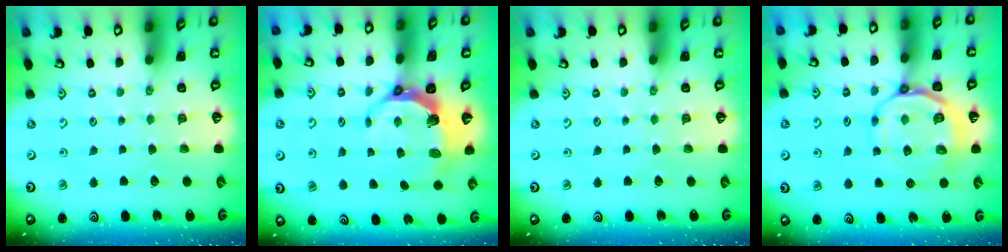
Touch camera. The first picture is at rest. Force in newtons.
{"total": 8.0, "press": 6.6, "slide": 4.5}
{"total": 0.0}
{"total": 10.7, "press": 10.3, "slide": 2.8}